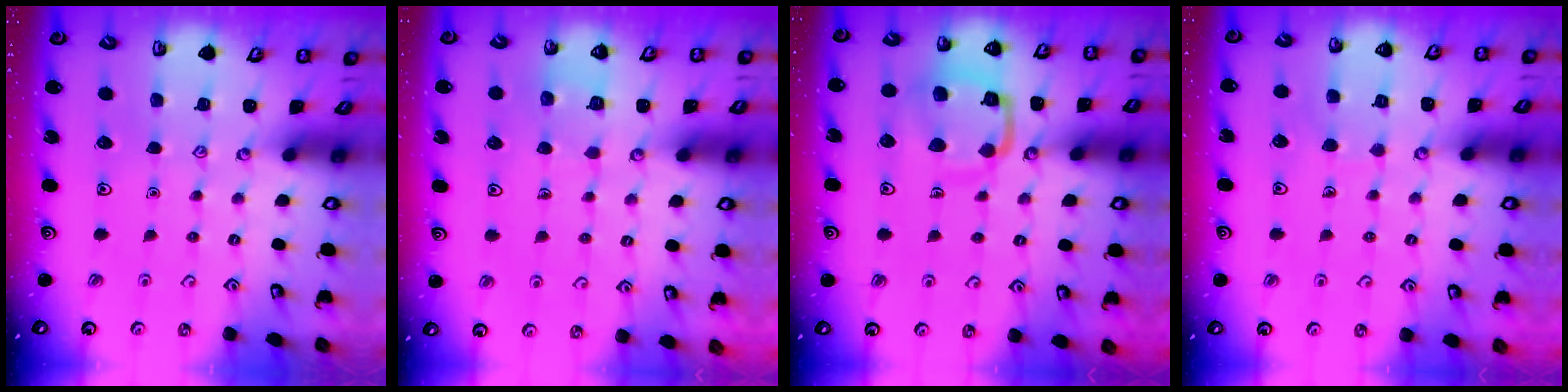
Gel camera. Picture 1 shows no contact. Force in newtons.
{"total": 2.5, "press": 2.5, "slide": 0.1}
{"total": 13.4, "press": 13.3, "slide": 1.4}
{"total": 5.1, "press": 5.0, "slide": 0.4}